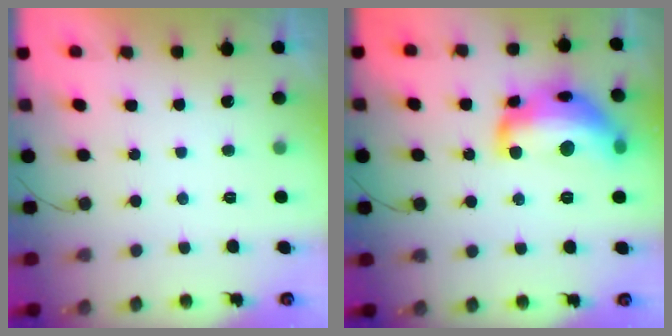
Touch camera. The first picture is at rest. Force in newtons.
{"total": 19.5, "press": 19.5, "slide": 1.0}